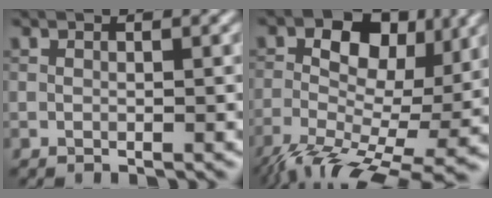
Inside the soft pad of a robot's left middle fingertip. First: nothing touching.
{"total": 12.3, "force": [-2.2, 7.0, 9.8], "torque": [-0.150, 0.003, -0.048]}